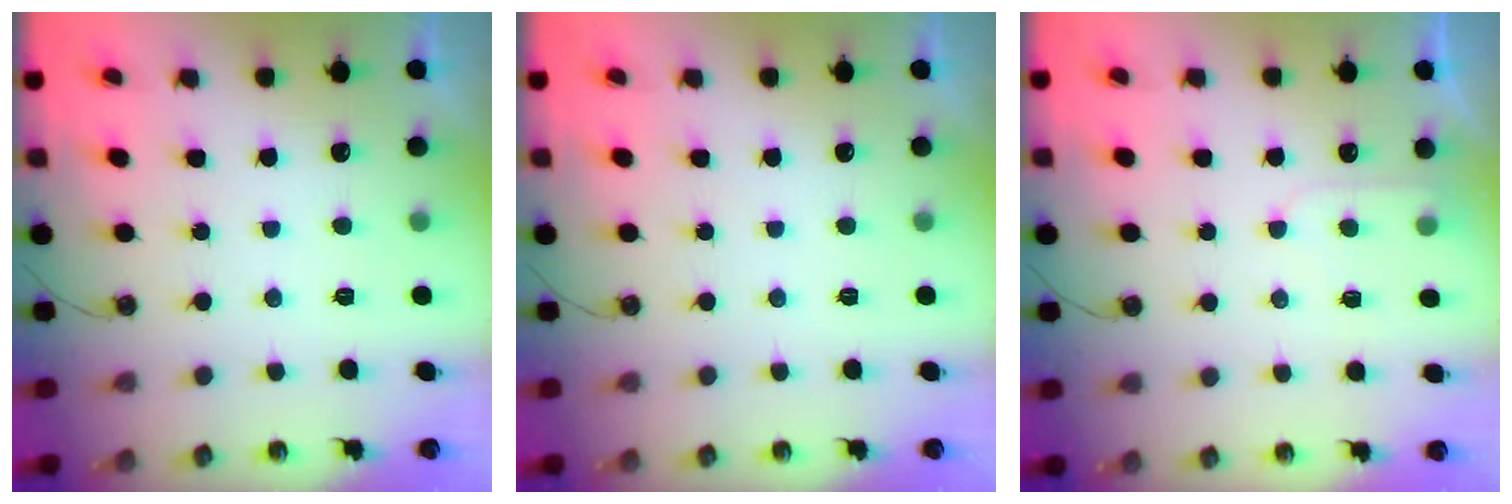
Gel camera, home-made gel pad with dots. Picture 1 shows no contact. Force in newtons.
{"total": 0.0}
{"total": 5.6, "press": 5.5, "slide": 0.7}